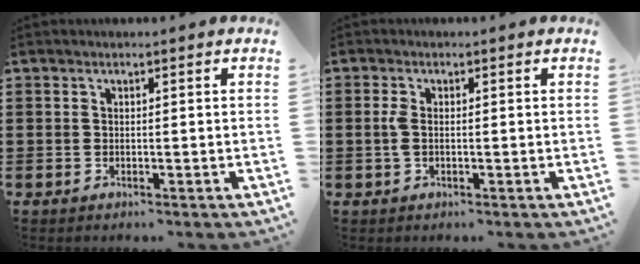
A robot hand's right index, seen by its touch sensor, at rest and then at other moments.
{"total": 2.1, "force": [-0.2, 0.8, 1.9], "torque": [-0.045, -0.002, -0.006]}